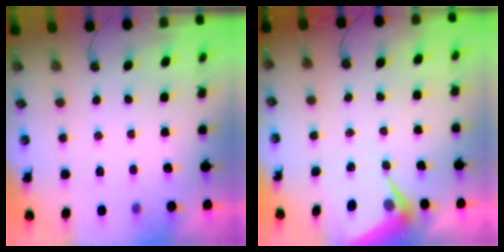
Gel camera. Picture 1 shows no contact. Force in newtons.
{"total": 6.5, "press": 6.5, "slide": 0.5}